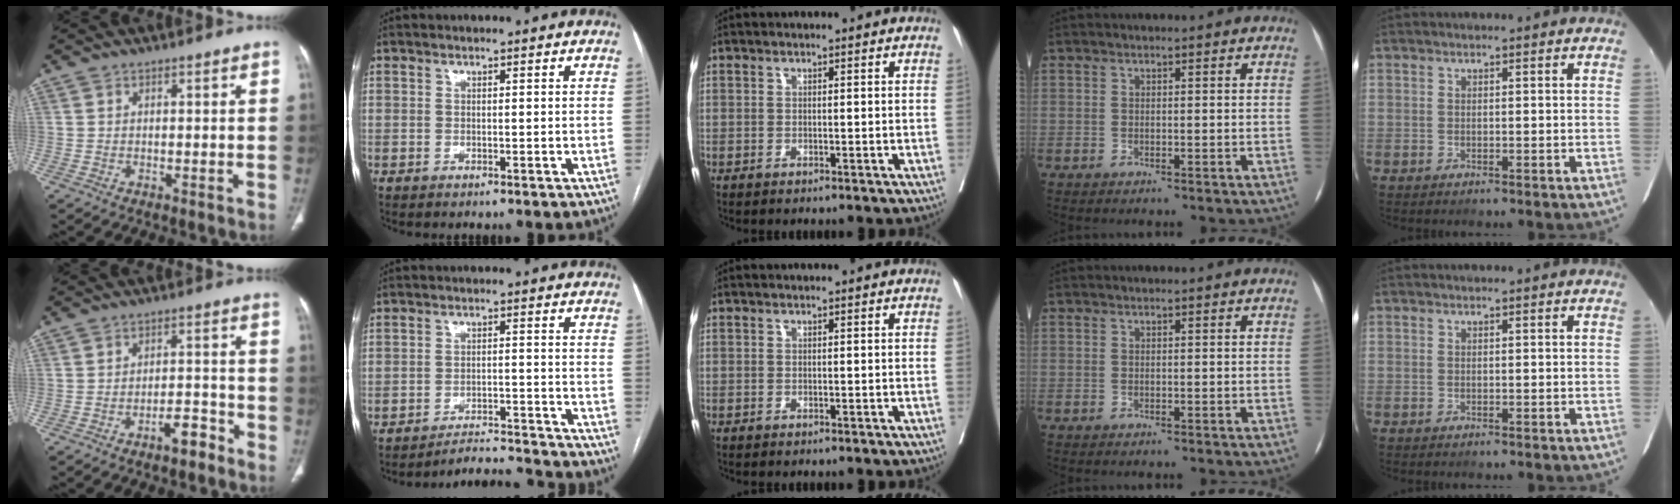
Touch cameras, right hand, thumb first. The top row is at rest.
{"thumb": {"total": 4.6, "force": [-3.2, 1.7, 2.8], "torque": [-0.037, 0.030, -0.048]}, "index": {"total": 7.0, "force": [-7.0, -0.8, -0.7], "torque": [0.008, 0.007, -0.111]}}